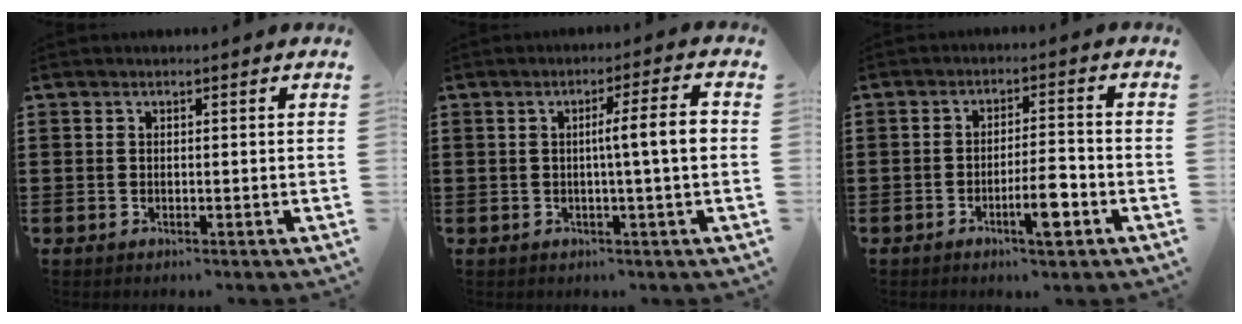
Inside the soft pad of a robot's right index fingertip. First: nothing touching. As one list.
[{"total": 6.0, "force": [0.1, 0.3, 6.0], "torque": [-0.092, -0.007, -0.009]}, {"total": 6.1, "force": [-2.9, 1.2, 5.2], "torque": [-0.088, 0.001, -0.049]}]